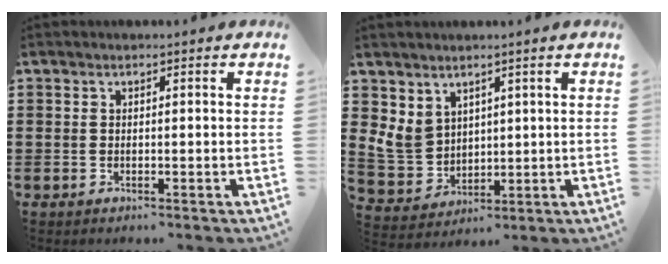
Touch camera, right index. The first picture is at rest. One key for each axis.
{"total": 5.8, "fx": 2.8, "fy": 4.6, "fz": 2.1, "tx": -0.082, "ty": -0.001, "tz": 0.050}